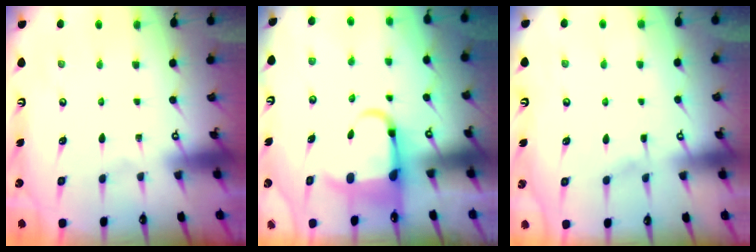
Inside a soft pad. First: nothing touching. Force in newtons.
{"total": 6.1, "press": 5.9, "slide": 1.3}
{"total": 1.7, "press": 1.7, "slide": 0.3}